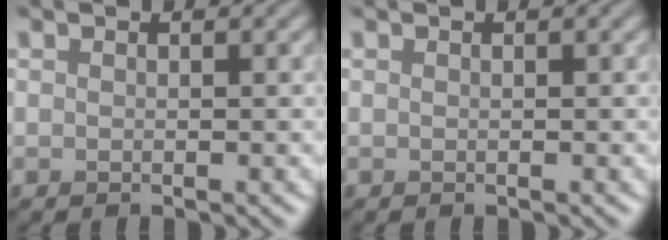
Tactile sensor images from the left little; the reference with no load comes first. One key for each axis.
{"total": 0.0}